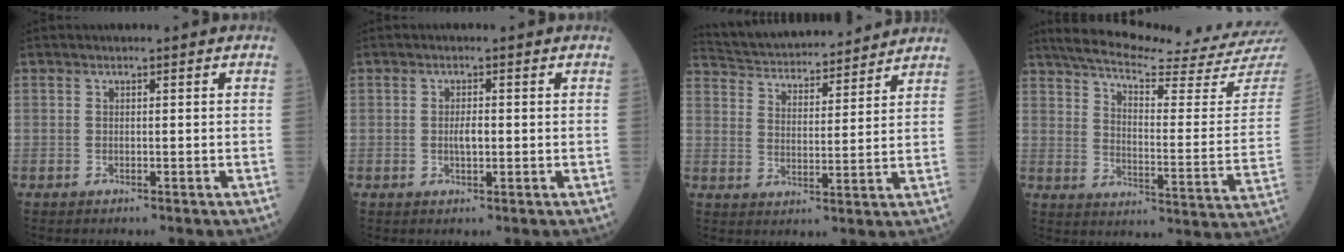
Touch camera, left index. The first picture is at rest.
{"total": 1.9, "force": [-0.1, 0.6, 1.8], "torque": [-0.035, 0.001, -0.001]}
{"total": 17.7, "force": [16.6, 2.9, 5.3], "torque": [-0.092, 0.029, 0.253]}
{"total": 24.7, "force": [22.0, 0.6, 11.2], "torque": [-0.181, -0.076, 0.285]}